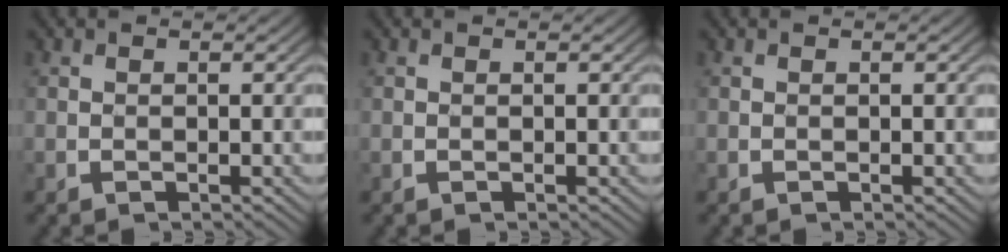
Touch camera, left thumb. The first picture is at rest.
{"total": 0.0}
{"total": 0.0}